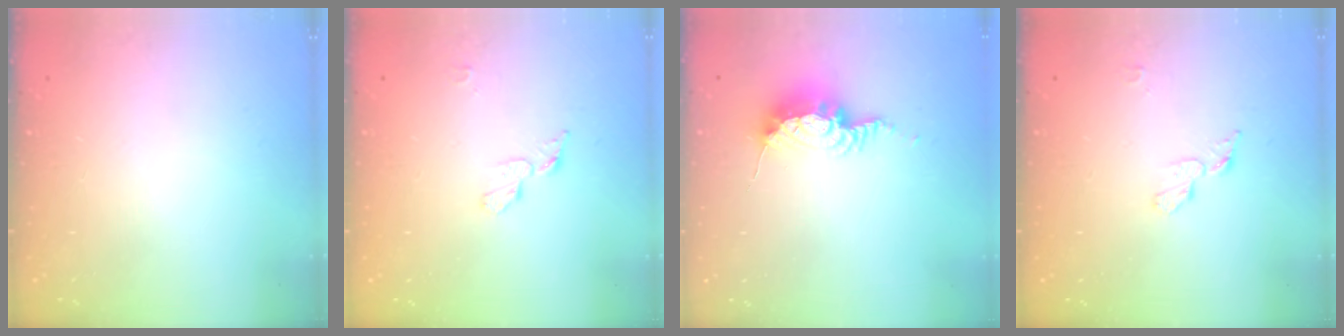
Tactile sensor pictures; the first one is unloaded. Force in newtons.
{"total": 4.6, "press": 4.6, "slide": 0.4}
{"total": 9.8, "press": 9.8, "slide": 1.0}
{"total": 4.6, "press": 4.6, "slide": 0.4}